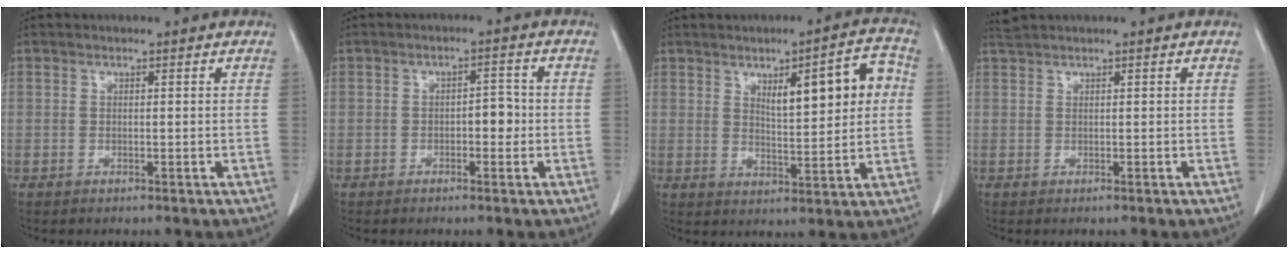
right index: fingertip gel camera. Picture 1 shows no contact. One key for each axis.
{"total": 3.0, "fx": -0.6, "fy": 1.5, "fz": 2.5, "tx": -0.029, "ty": 0.008, "tz": -0.008}
{"total": 9.9, "fx": 2.6, "fy": 2.2, "fz": 9.3, "tx": -0.133, "ty": 0.016, "tz": 0.043}
{"total": 1.2, "fx": 1.0, "fy": -0.1, "fz": 0.6, "tx": -0.016, "ty": 0.020, "tz": 0.023}